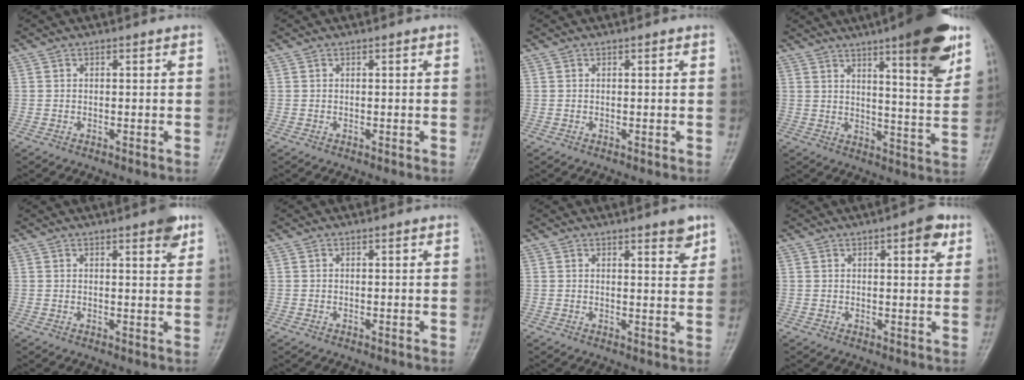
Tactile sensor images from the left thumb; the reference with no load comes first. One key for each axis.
{"total": 0.0}
{"total": 0.0}
{"total": 16.5, "fx": 9.4, "fy": 3.0, "fz": 13.2, "tx": -0.161, "ty": -0.049, "tz": 0.134}
{"total": 4.2, "fx": 2.5, "fy": 1.0, "fz": 3.2, "tx": -0.035, "ty": -0.012, "tz": 0.029}
{"total": 0.0}
{"total": 4.2, "fx": 2.7, "fy": 1.1, "fz": 3.0, "tx": -0.031, "ty": -0.017, "tz": 0.034}
{"total": 5.2, "fx": 2.6, "fy": 1.7, "fz": 4.1, "tx": -0.041, "ty": -0.007, "tz": 0.028}